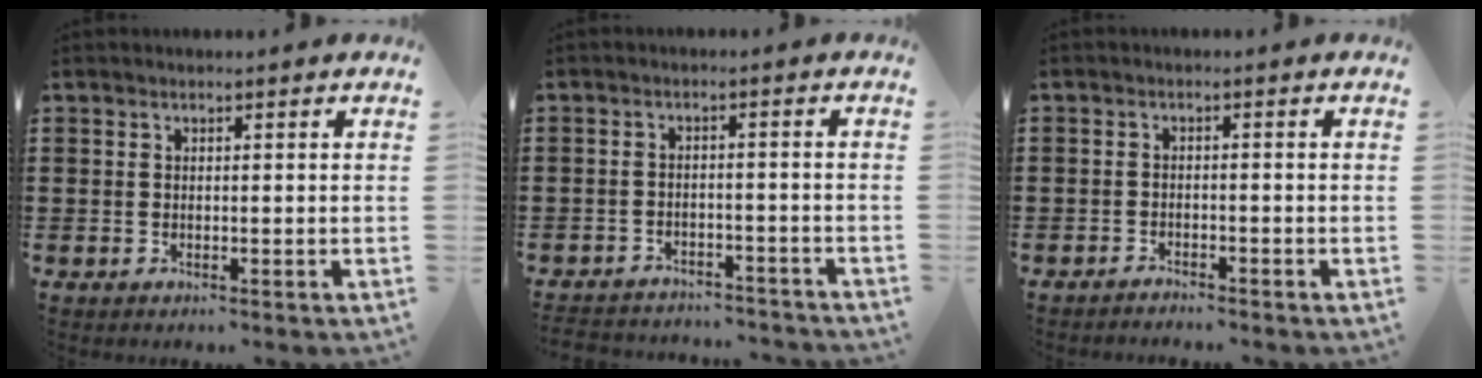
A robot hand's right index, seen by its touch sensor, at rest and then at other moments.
{"total": 3.1, "force": [-3.1, 0.3, 0.0], "torque": [-0.007, -0.001, -0.065]}
{"total": 1.7, "force": [-1.7, 0.0, -0.1], "torque": [-0.003, 0.003, -0.036]}